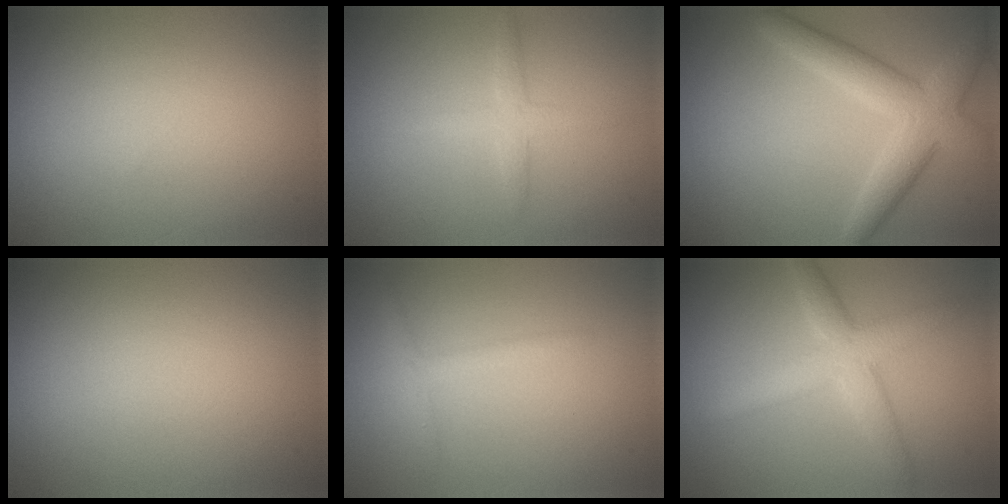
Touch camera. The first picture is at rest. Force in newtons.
{"total": 1.7, "press": 1.7, "slide": 0.1}
{"total": 5.0, "press": 5.0, "slide": 0.2}
{"total": 0.0}
{"total": 1.8, "press": 1.8, "slide": 0.1}
{"total": 4.1, "press": 4.1, "slide": 0.1}